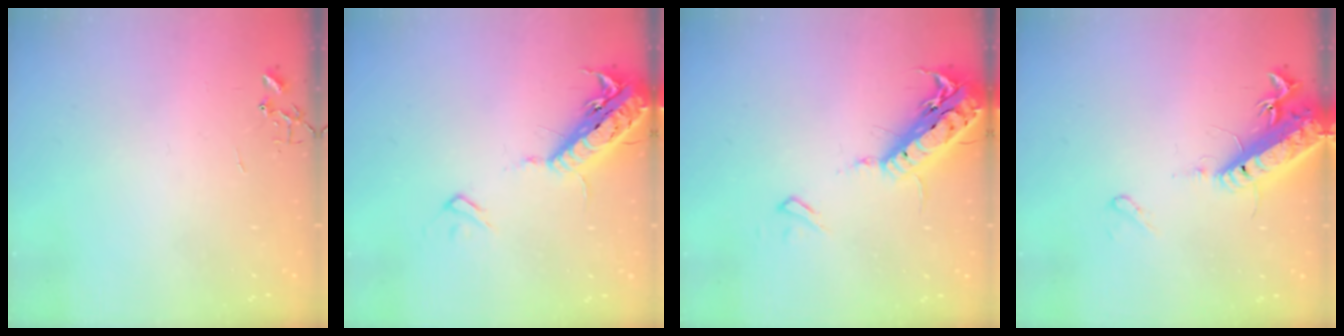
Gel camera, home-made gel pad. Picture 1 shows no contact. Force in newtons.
{"total": 18.4, "press": 18.0, "slide": 4.0}
{"total": 19.4, "press": 19.0, "slide": 4.2}
{"total": 16.9, "press": 16.5, "slide": 3.9}